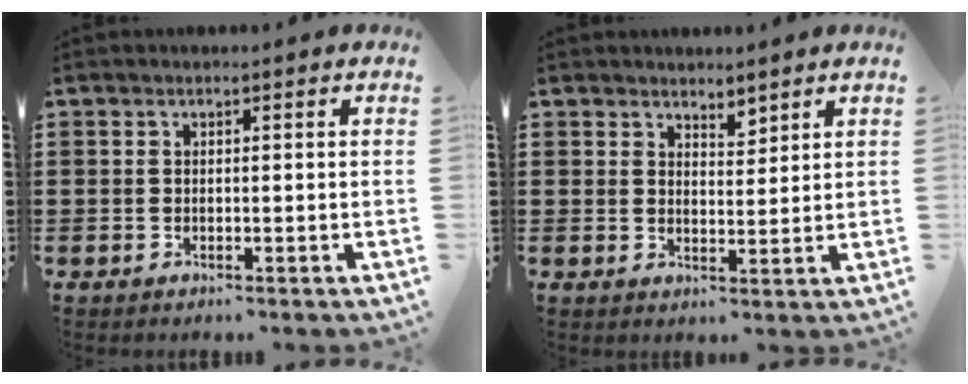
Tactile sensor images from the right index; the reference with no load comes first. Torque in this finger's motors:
{"motor_torque": [-0.25, 0.21, 0.09, -0.01]}